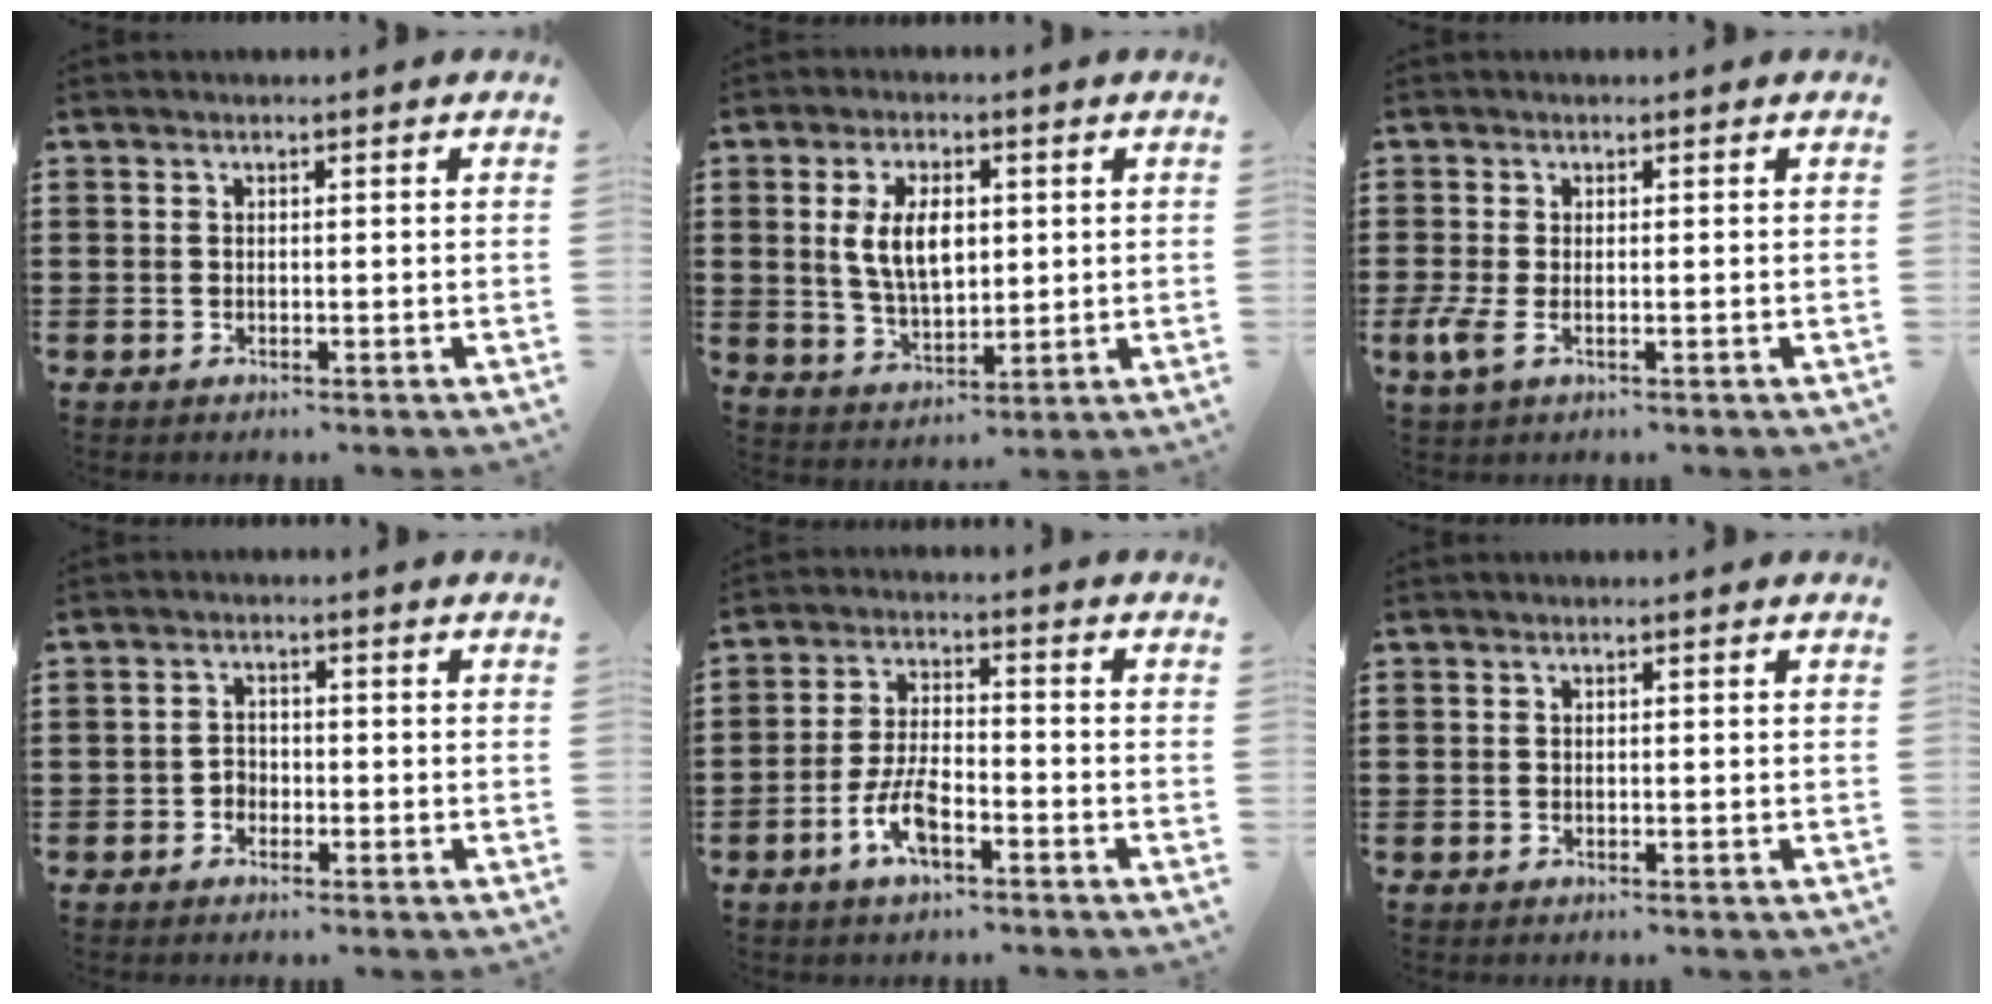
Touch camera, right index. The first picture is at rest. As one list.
[{"total": 7.7, "force": [1.3, 4.2, 6.3], "torque": [-0.128, 0.010, 0.018]}, {"total": 2.8, "force": [-0.8, 1.1, 2.4], "torque": [-0.064, -0.009, -0.019]}, {"total": 1.7, "force": [-1.1, 1.2, 0.5], "torque": [-0.016, 0.003, -0.025]}, {"total": 7.0, "force": [-3.6, 2.6, 5.4], "torque": [-0.128, -0.004, -0.071]}, {"total": 0.0}]